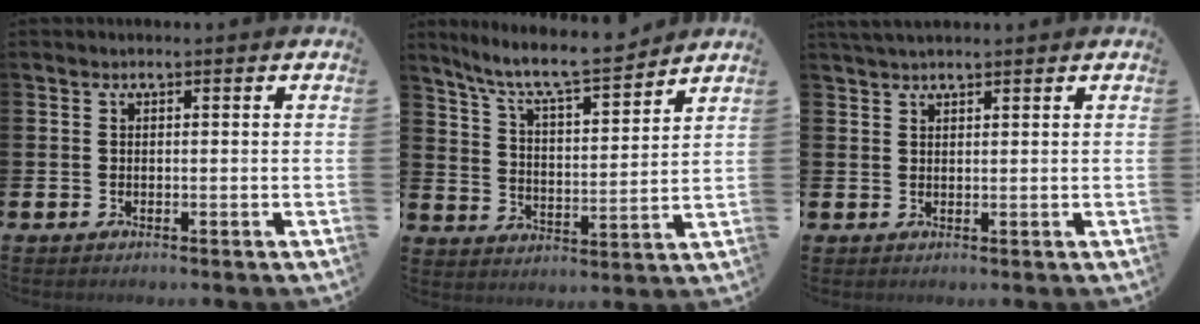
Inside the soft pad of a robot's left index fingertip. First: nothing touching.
{"total": 8.9, "force": [8.1, 1.1, 3.4], "torque": [-0.095, -0.053, 0.140]}
{"total": 2.2, "force": [2.0, 0.5, 0.8], "torque": [-0.018, 0.003, 0.036]}